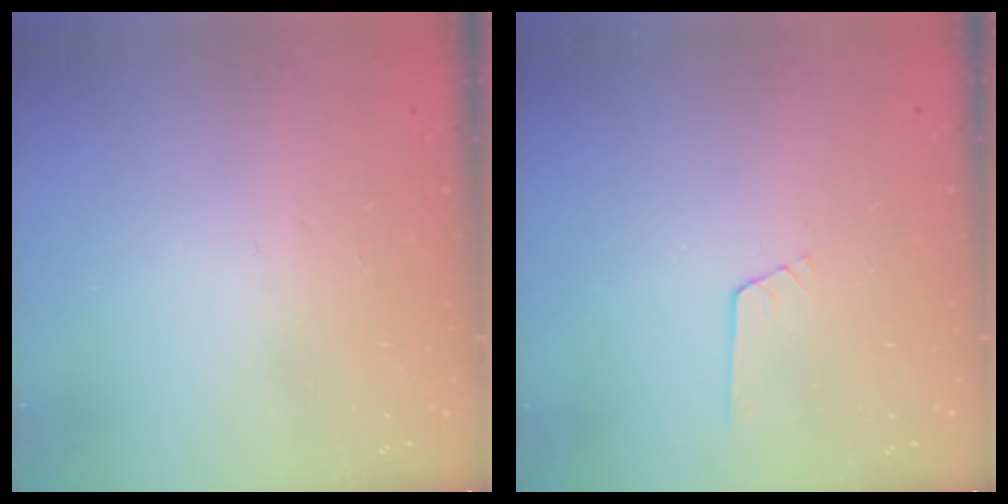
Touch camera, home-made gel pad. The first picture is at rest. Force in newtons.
{"total": 3.3, "press": 3.3, "slide": 0.3}